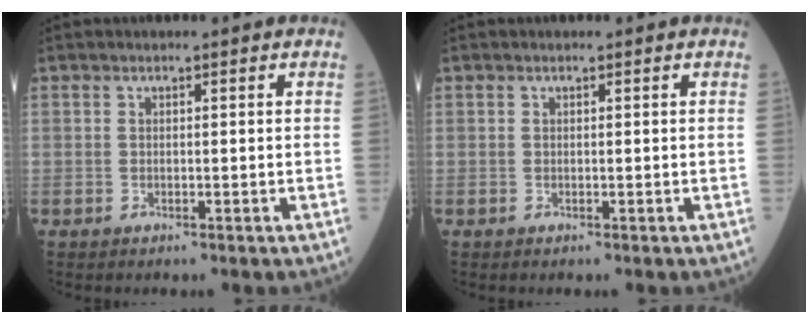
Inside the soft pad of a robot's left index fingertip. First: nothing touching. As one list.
[{"total": 0.0}]